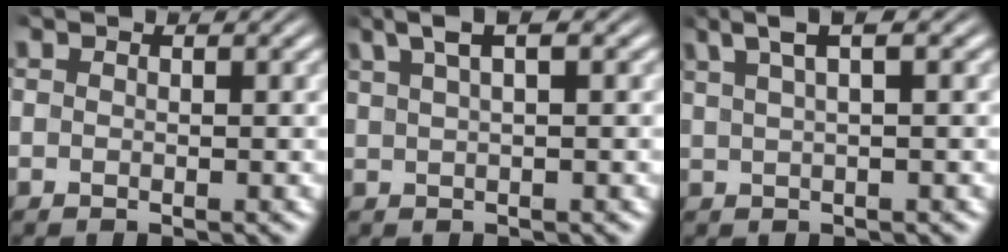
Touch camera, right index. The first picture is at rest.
{"total": 3.6, "force": [2.2, 0.8, 2.7], "torque": [-0.045, 0.021, 0.031]}
{"total": 4.2, "force": [2.6, 1.1, 3.1], "torque": [-0.049, 0.026, 0.033]}